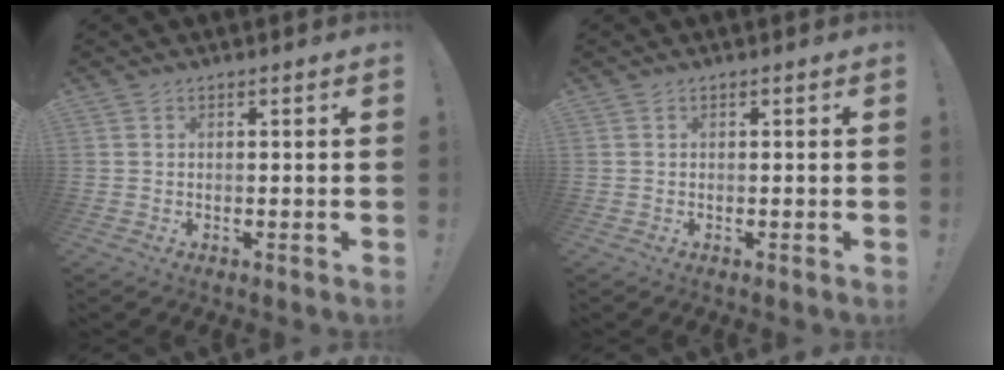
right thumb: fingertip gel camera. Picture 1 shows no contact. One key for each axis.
{"total": 0.0}